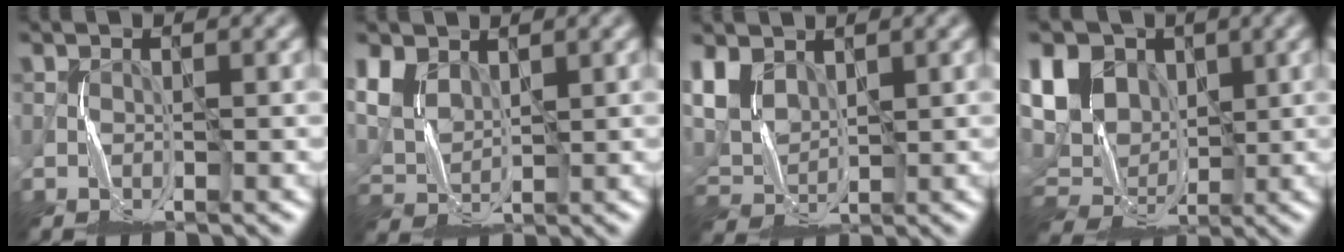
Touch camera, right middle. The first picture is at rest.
{"total": 4.7, "force": [2.7, 2.7, 2.6], "torque": [-0.074, 0.002, 0.053]}
{"total": 4.7, "force": [2.6, 2.8, 2.7], "torque": [-0.073, 0.001, 0.051]}
{"total": 12.1, "force": [3.2, 9.0, 7.3], "torque": [-0.160, 0.032, 0.038]}